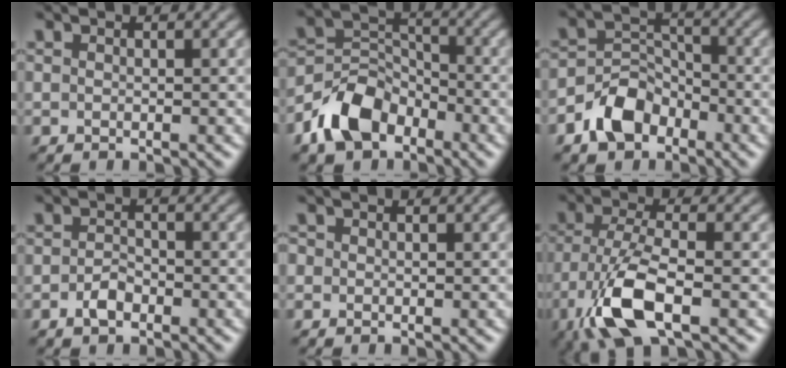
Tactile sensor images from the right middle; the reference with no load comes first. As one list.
[{"total": 6.4, "force": [-3.9, 4.1, 2.9], "torque": [-0.056, 0.001, -0.083]}, {"total": 5.0, "force": [-3.1, 3.3, 2.1], "torque": [-0.037, 0.002, -0.065]}, {"total": 1.9, "force": [-1.1, 1.0, 1.2], "torque": [-0.021, 0.002, -0.022]}, {"total": 0.5, "force": [-0.1, 0.5, 0.0], "torque": [0.004, -0.003, -0.002]}, {"total": 7.3, "force": [-3.4, 2.6, 5.9], "torque": [-0.133, -0.006, -0.075]}]